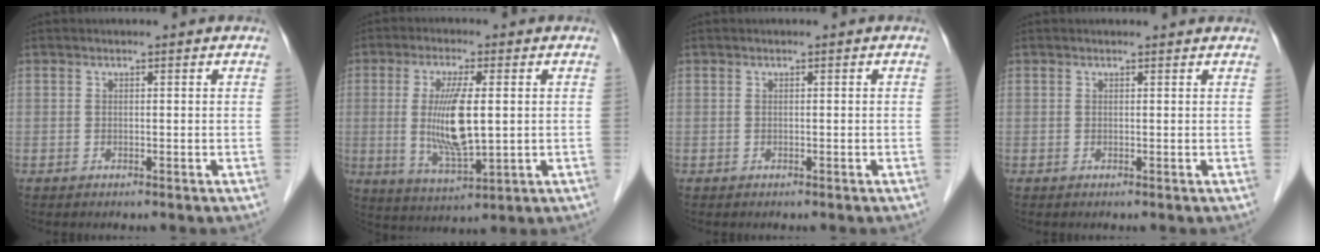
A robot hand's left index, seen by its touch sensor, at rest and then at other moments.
{"total": 9.6, "force": [0.3, 1.8, 9.4], "torque": [-0.192, -0.015, 0.009]}
{"total": 0.0}
{"total": 2.1, "force": [2.0, 0.7, 0.2], "torque": [-0.005, 0.011, 0.018]}